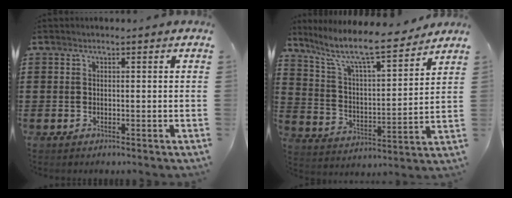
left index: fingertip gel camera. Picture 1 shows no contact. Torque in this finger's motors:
{"motor_torque": [1.12, -1.02, 0.65, 0.21]}